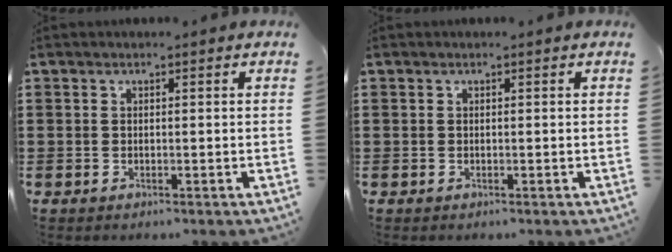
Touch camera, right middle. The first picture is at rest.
{"total": 0.0}